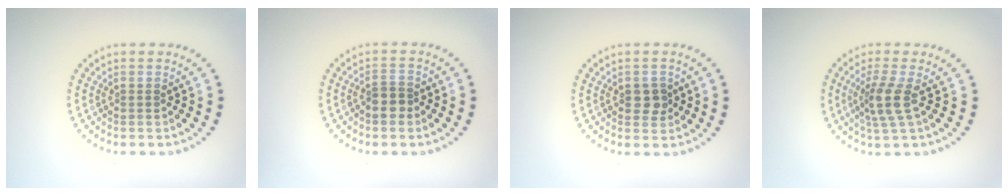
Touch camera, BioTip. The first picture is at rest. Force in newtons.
{"total": 2.0, "press": 1.7, "slide": 1.0}
{"total": 1.9, "press": 1.8, "slide": 0.3}
{"total": 2.9, "press": 2.3, "slide": 1.8}